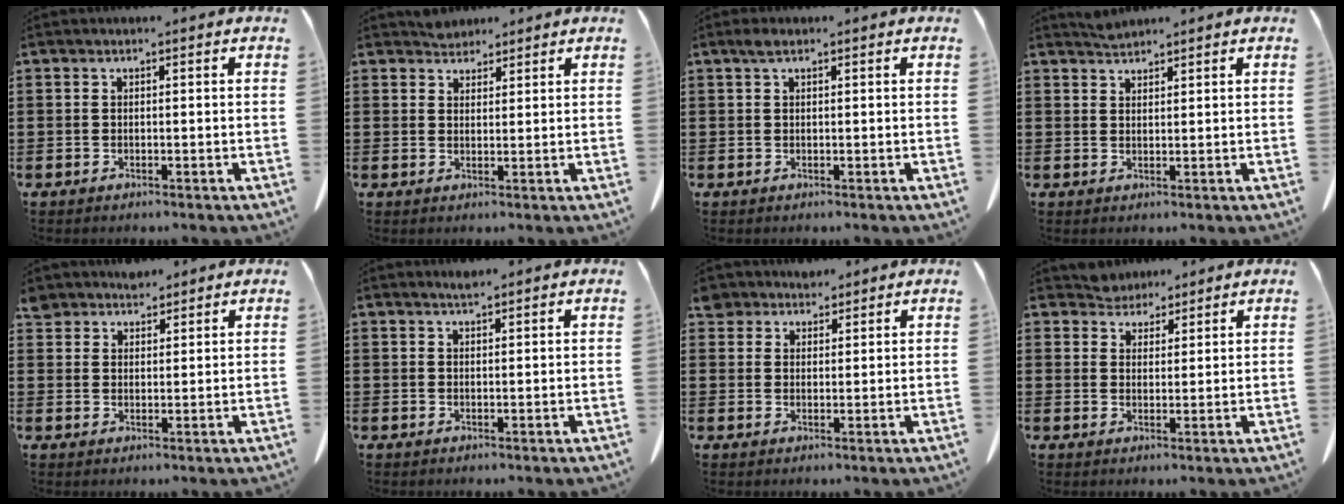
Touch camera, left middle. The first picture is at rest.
{"total": 2.5, "force": [2.3, 0.8, 0.1], "torque": [-0.008, 0.002, 0.046]}
{"total": 1.3, "force": [0.6, 0.5, 1.0], "torque": [-0.023, 0.002, 0.011]}
{"total": 1.6, "force": [1.6, 0.2, 0.3], "torque": [-0.010, -0.001, 0.031]}
{"total": 3.5, "force": [3.2, 1.2, 0.1], "torque": [-0.013, -0.003, 0.065]}
{"total": 1.4, "force": [1.3, 0.1, 0.6], "torque": [-0.013, -0.002, 0.026]}
{"total": 3.7, "force": [3.3, 1.6, 0.3], "torque": [-0.012, -0.003, 0.064]}
{"total": 3.6, "force": [3.4, 1.3, -0.2], "torque": [-0.011, -0.008, 0.065]}